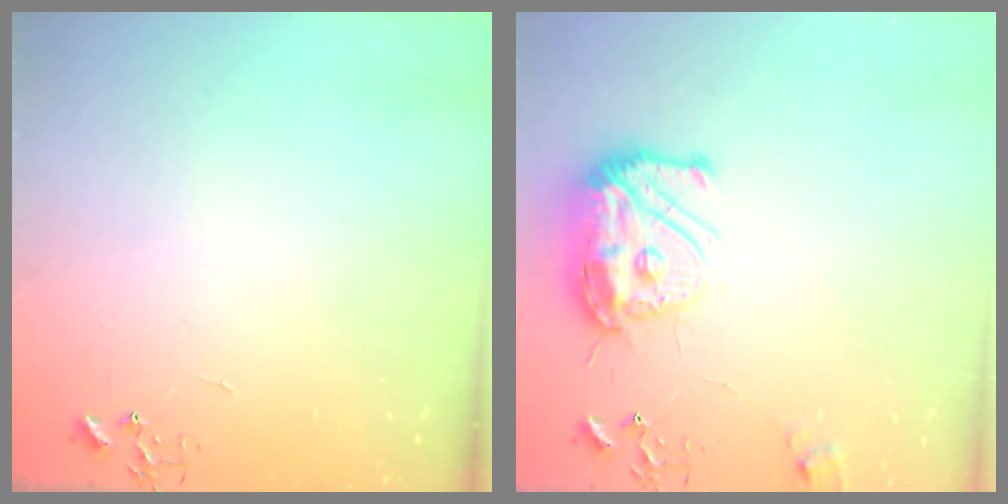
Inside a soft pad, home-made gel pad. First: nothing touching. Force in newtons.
{"total": 16.6, "press": 16.5, "slide": 1.6}